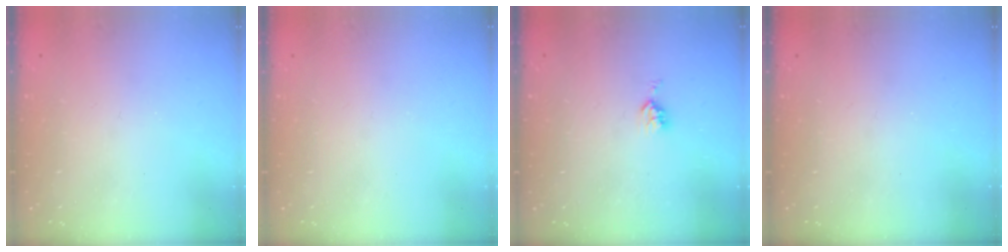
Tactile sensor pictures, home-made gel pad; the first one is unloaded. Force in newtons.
{"total": 0.0}
{"total": 4.4, "press": 4.3, "slide": 0.6}
{"total": 0.0}